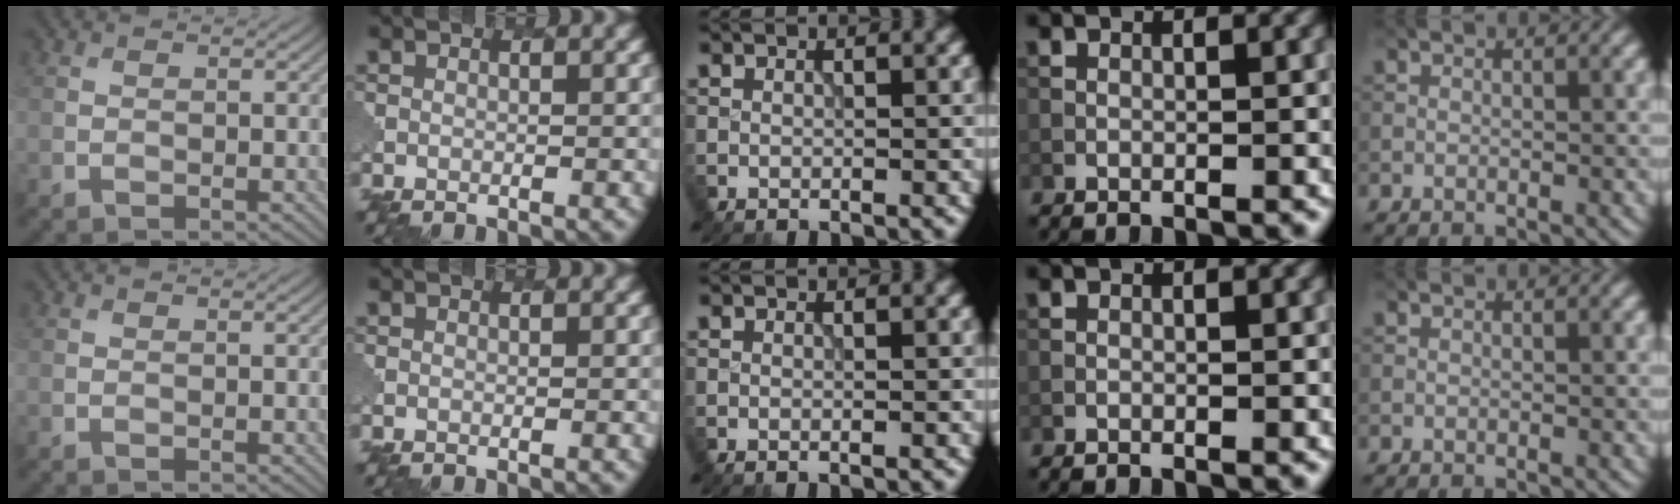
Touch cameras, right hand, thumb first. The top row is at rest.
{}